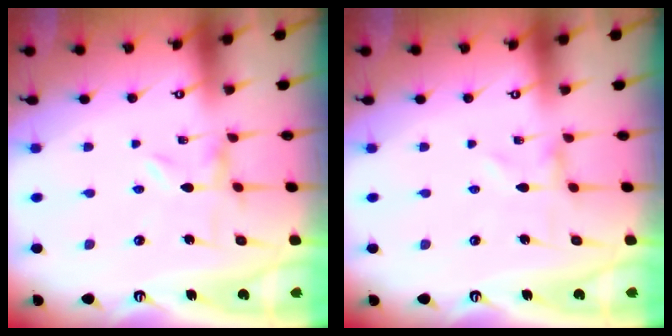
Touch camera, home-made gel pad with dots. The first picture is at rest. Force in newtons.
{"total": 0.5, "press": 0.5, "slide": 0.2}